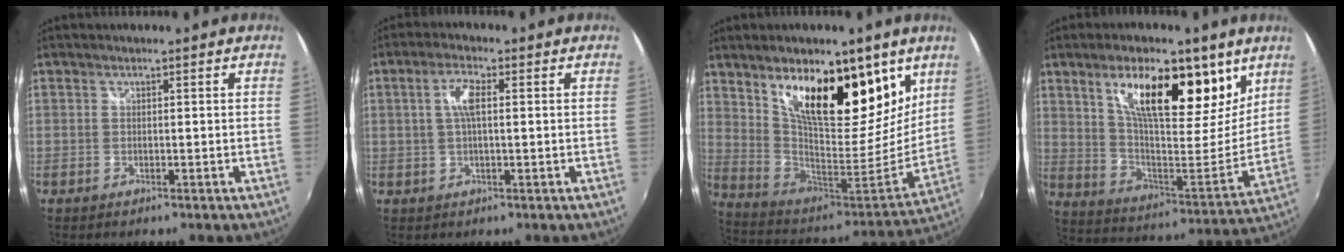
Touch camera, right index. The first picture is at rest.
{"total": 4.3, "force": [0.7, 1.2, 4.0], "torque": [-0.079, 0.006, 0.013]}
{"total": 24.6, "force": [13.3, 10.6, 17.9], "torque": [-0.295, 0.003, 0.237]}
{"total": 21.7, "force": [12.1, 8.4, 15.9], "torque": [-0.248, 0.005, 0.209]}